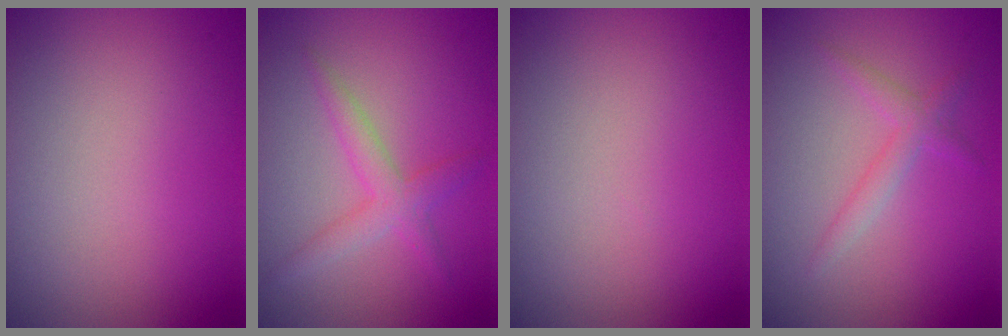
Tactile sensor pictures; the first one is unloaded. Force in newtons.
{"total": 2.5, "press": 2.5, "slide": 0.1}
{"total": 0.0}
{"total": 1.7, "press": 1.7, "slide": 0.1}